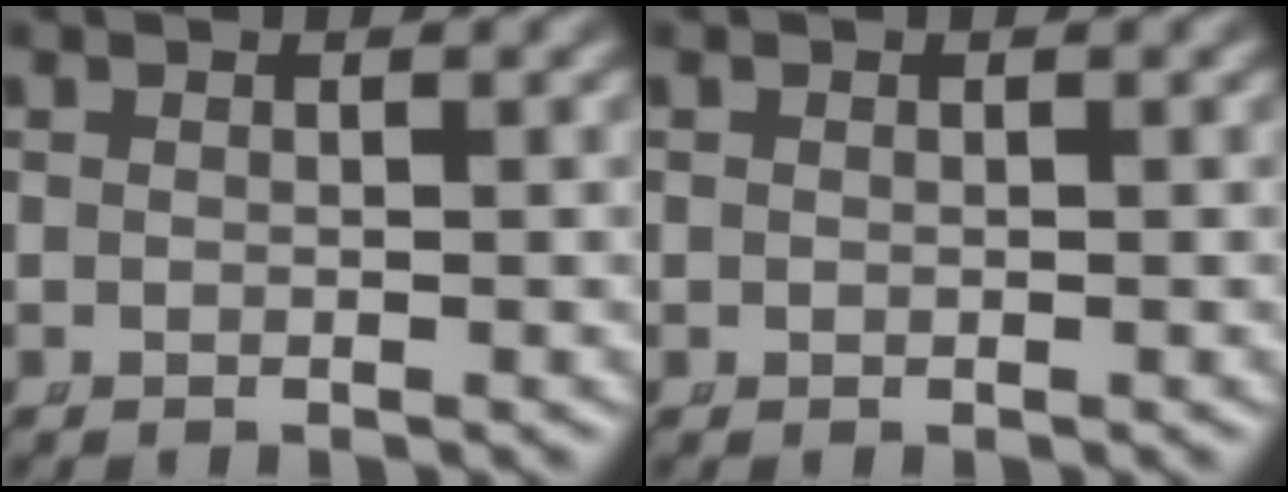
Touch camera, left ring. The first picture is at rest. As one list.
[{"total": 0.0}]